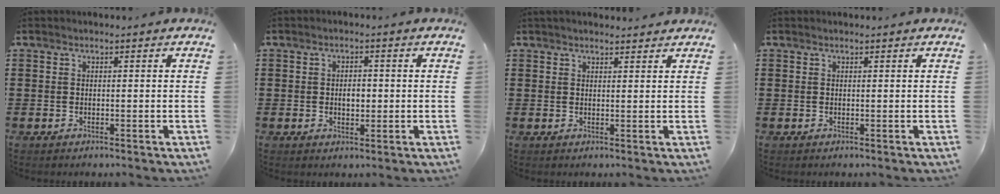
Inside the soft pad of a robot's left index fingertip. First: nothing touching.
{"total": 2.5, "force": [-0.1, 1.3, 2.1], "torque": [-0.036, 0.001, -0.006]}
{"total": 1.6, "force": [1.5, 0.4, 0.3], "torque": [-0.009, 0.002, 0.030]}
{"total": 0.0}